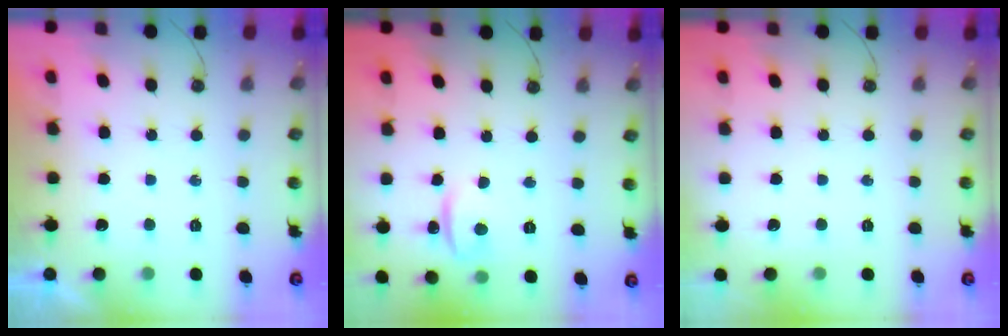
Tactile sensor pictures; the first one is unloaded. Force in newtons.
{"total": 8.6, "press": 2.0, "slide": 8.3}
{"total": 0.0}